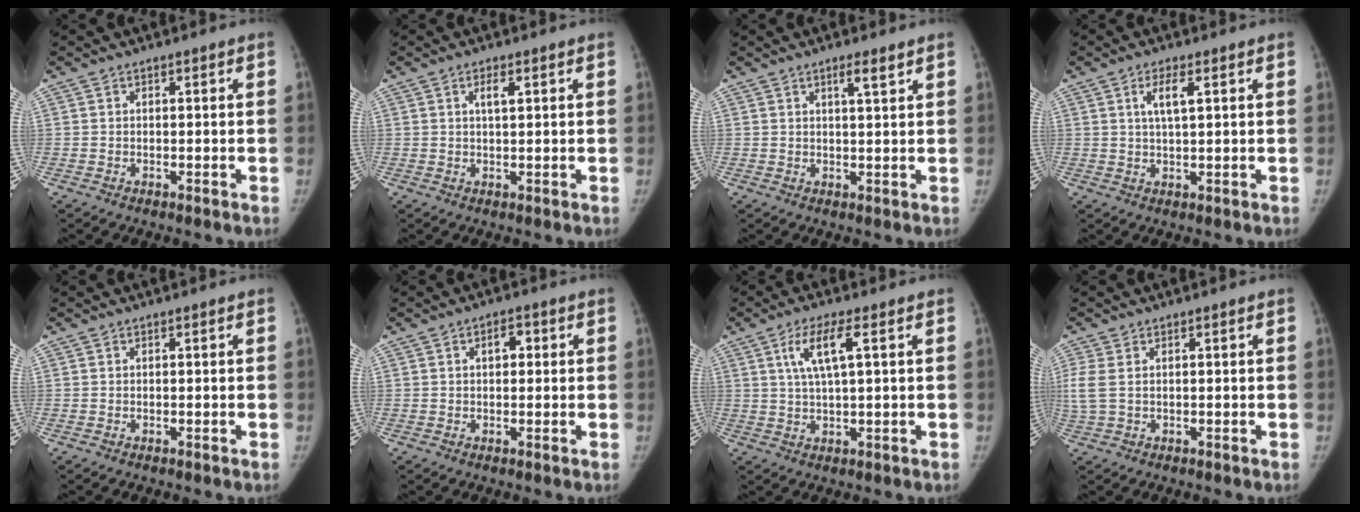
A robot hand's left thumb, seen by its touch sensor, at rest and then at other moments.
{"total": 2.4, "force": [1.0, 0.8, 2.1], "torque": [-0.035, -0.001, 0.018]}
{"total": 2.7, "force": [1.7, 0.2, 2.1], "torque": [-0.034, -0.012, 0.028]}
{"total": 4.1, "force": [1.5, 1.1, 3.7], "torque": [-0.070, -0.001, 0.031]}
{"total": 0.0}
{"total": 2.9, "force": [0.7, 1.8, 2.2], "torque": [-0.022, 0.007, 0.007]}
{"total": 6.7, "force": [2.2, 1.3, 6.1], "torque": [-0.132, 0.003, 0.045]}
{"total": 4.3, "force": [0.7, 2.5, 3.4], "torque": [-0.115, 0.011, 0.022]}